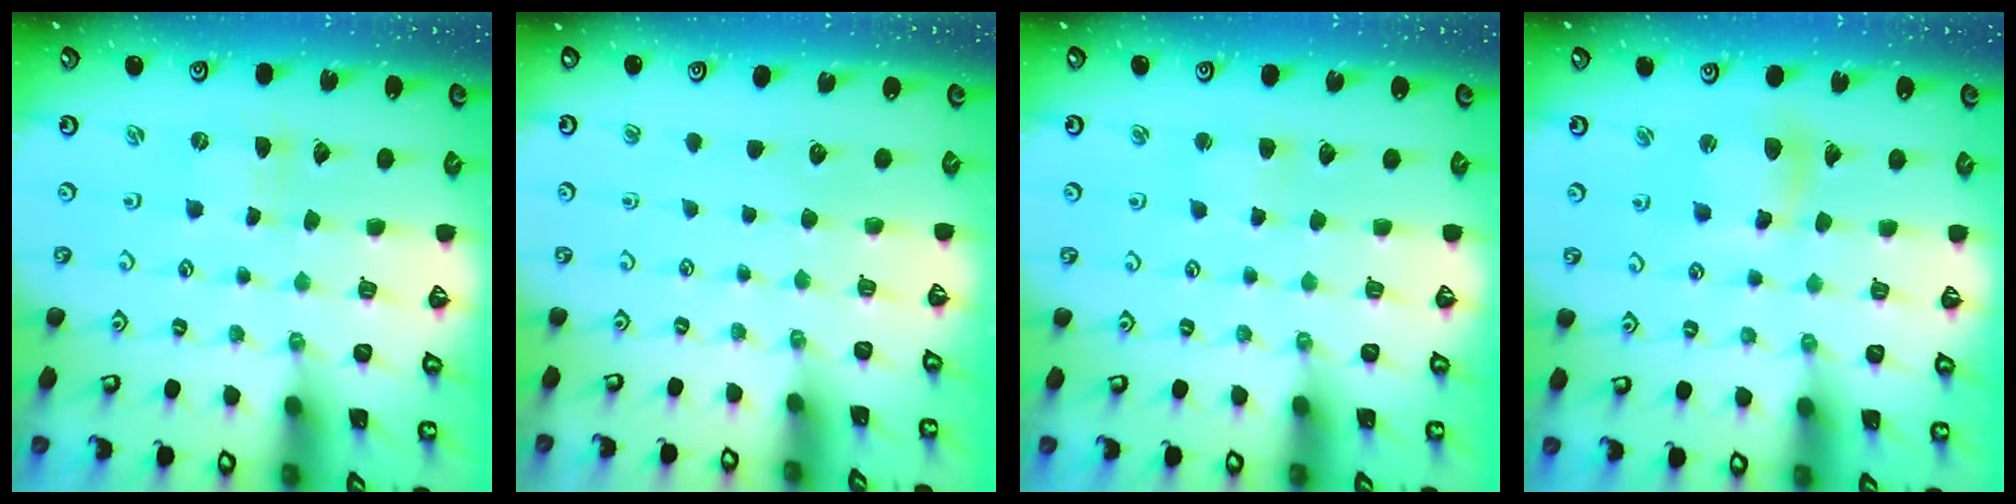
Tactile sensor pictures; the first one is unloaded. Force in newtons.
{"total": 0.0}
{"total": 3.1, "press": 3.1, "slide": 0.4}
{"total": 8.0, "press": 7.9, "slide": 1.1}